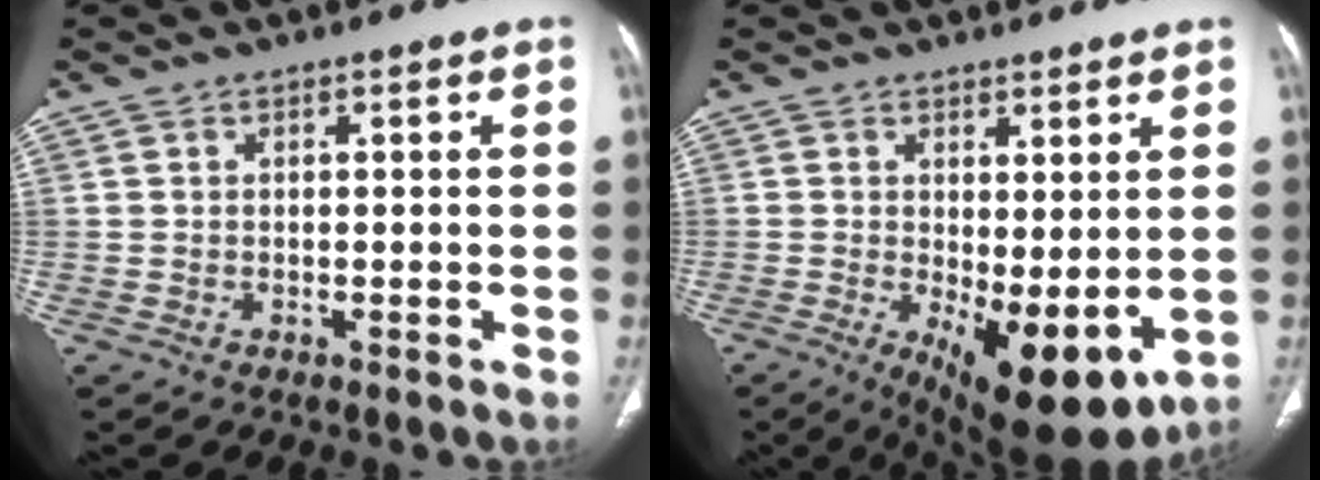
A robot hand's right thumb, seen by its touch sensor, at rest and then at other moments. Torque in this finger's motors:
{"motor_torque": [-0.44, 1.07, 0.01, -0.12, 0.24]}